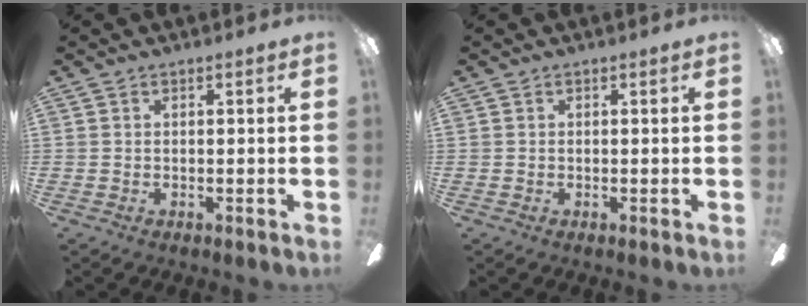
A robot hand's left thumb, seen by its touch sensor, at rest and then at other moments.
{"total": 0.0}